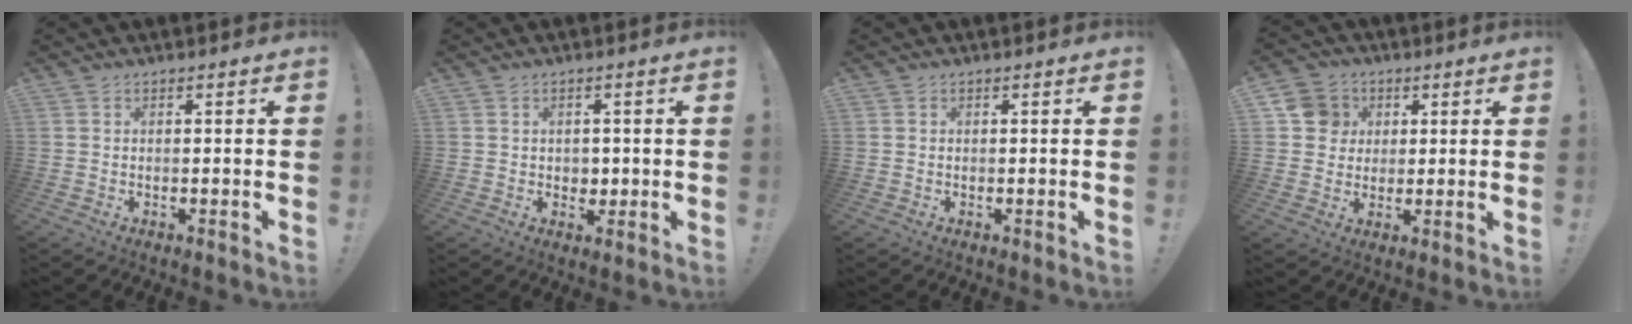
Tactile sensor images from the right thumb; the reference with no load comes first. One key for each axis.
{"total": 3.1, "fx": 0.5, "fy": 3.0, "fz": 0.5, "tx": -0.002, "ty": -0.003, "tz": 0.009}
{"total": 0.0}
{"total": 9.3, "fx": 2.4, "fy": 8.7, "fz": 2.3, "tx": -0.019, "ty": -0.009, "tz": 0.049}